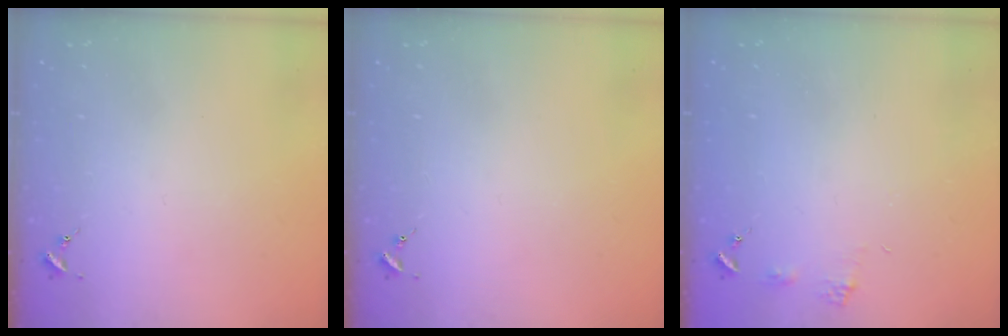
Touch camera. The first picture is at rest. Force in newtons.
{"total": 0.0}
{"total": 5.1, "press": 5.0, "slide": 0.7}